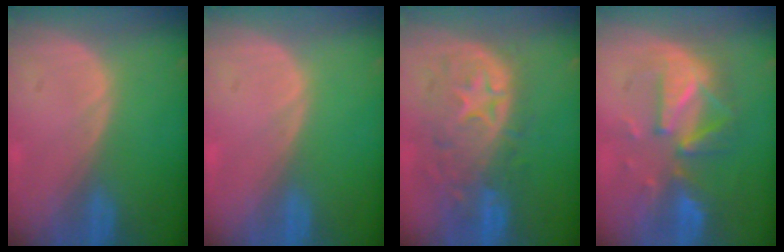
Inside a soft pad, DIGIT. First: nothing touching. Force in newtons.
{"total": 0.0}
{"total": 11.0, "press": 9.8, "slide": 5.1}
{"total": 8.6, "press": 8.5, "slide": 1.2}